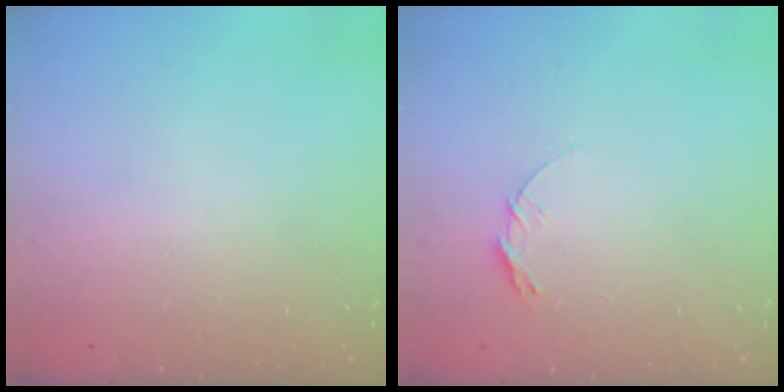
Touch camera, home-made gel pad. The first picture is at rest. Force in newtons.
{"total": 5.7, "press": 5.7, "slide": 0.5}